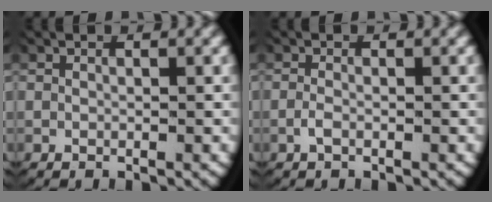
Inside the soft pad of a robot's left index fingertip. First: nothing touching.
{"total": 0.8, "force": [-0.5, 0.2, 0.6], "torque": [-0.021, -0.005, -0.008]}